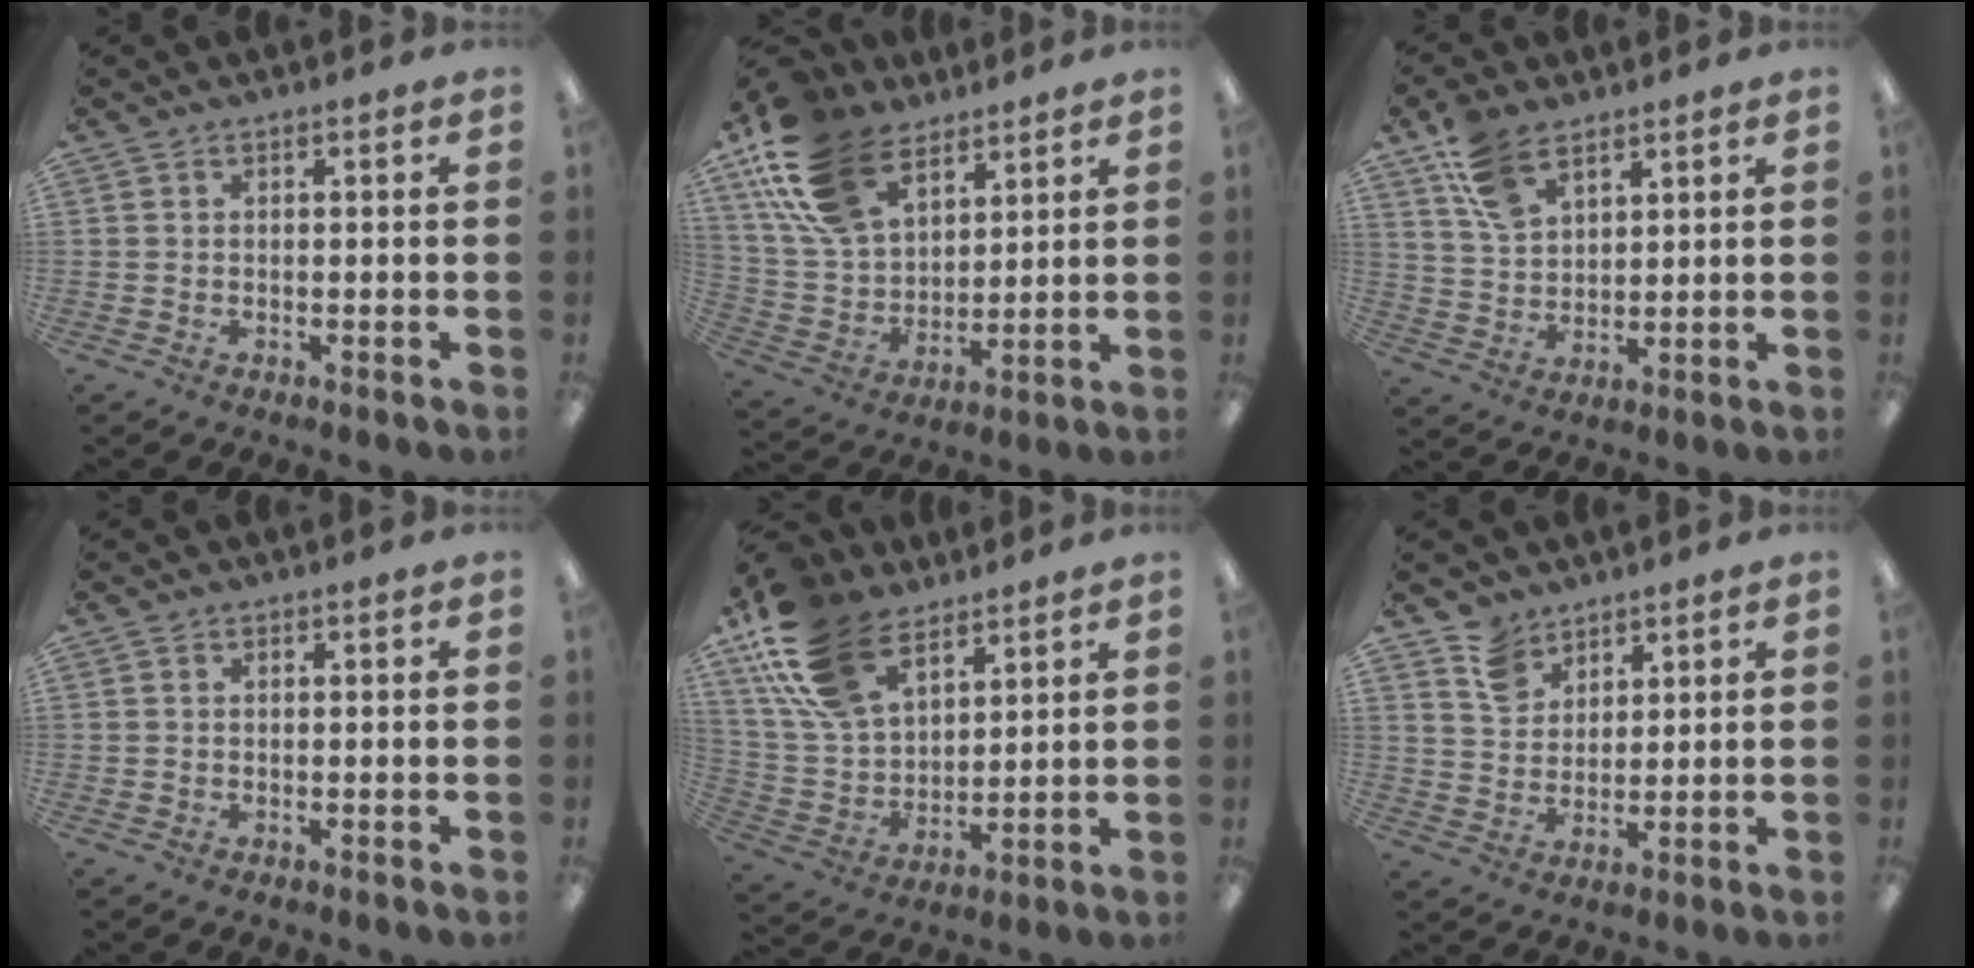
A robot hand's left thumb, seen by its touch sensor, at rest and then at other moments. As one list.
[{"total": 20.3, "force": [12.5, 11.5, 11.1], "torque": [-0.252, -0.039, 0.236]}, {"total": 9.9, "force": [6.6, 5.4, 5.0], "torque": [-0.102, -0.017, 0.127]}, {"total": 0.0}, {"total": 20.1, "force": [12.6, 11.0, 11.1], "torque": [-0.259, -0.044, 0.235]}, {"total": 7.0, "force": [5.2, 4.4, 1.6], "torque": [-0.038, -0.018, 0.099]}]